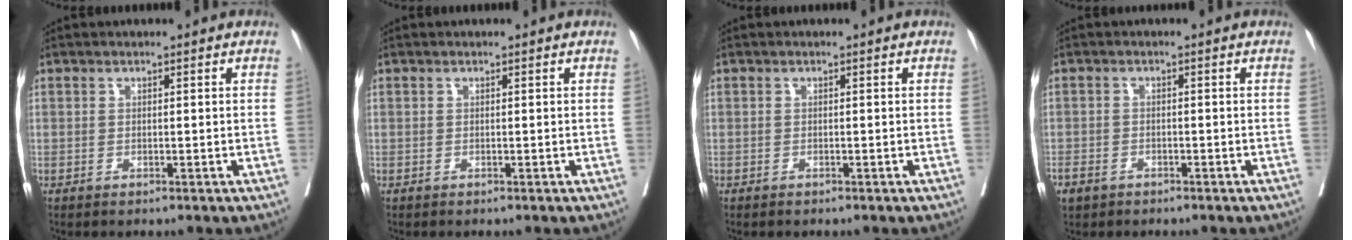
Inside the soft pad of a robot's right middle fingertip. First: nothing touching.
{"total": 0.0}
{"total": 0.0}
{"total": 3.1, "force": [-2.2, 2.0, 0.9], "torque": [-0.018, 0.002, -0.033]}